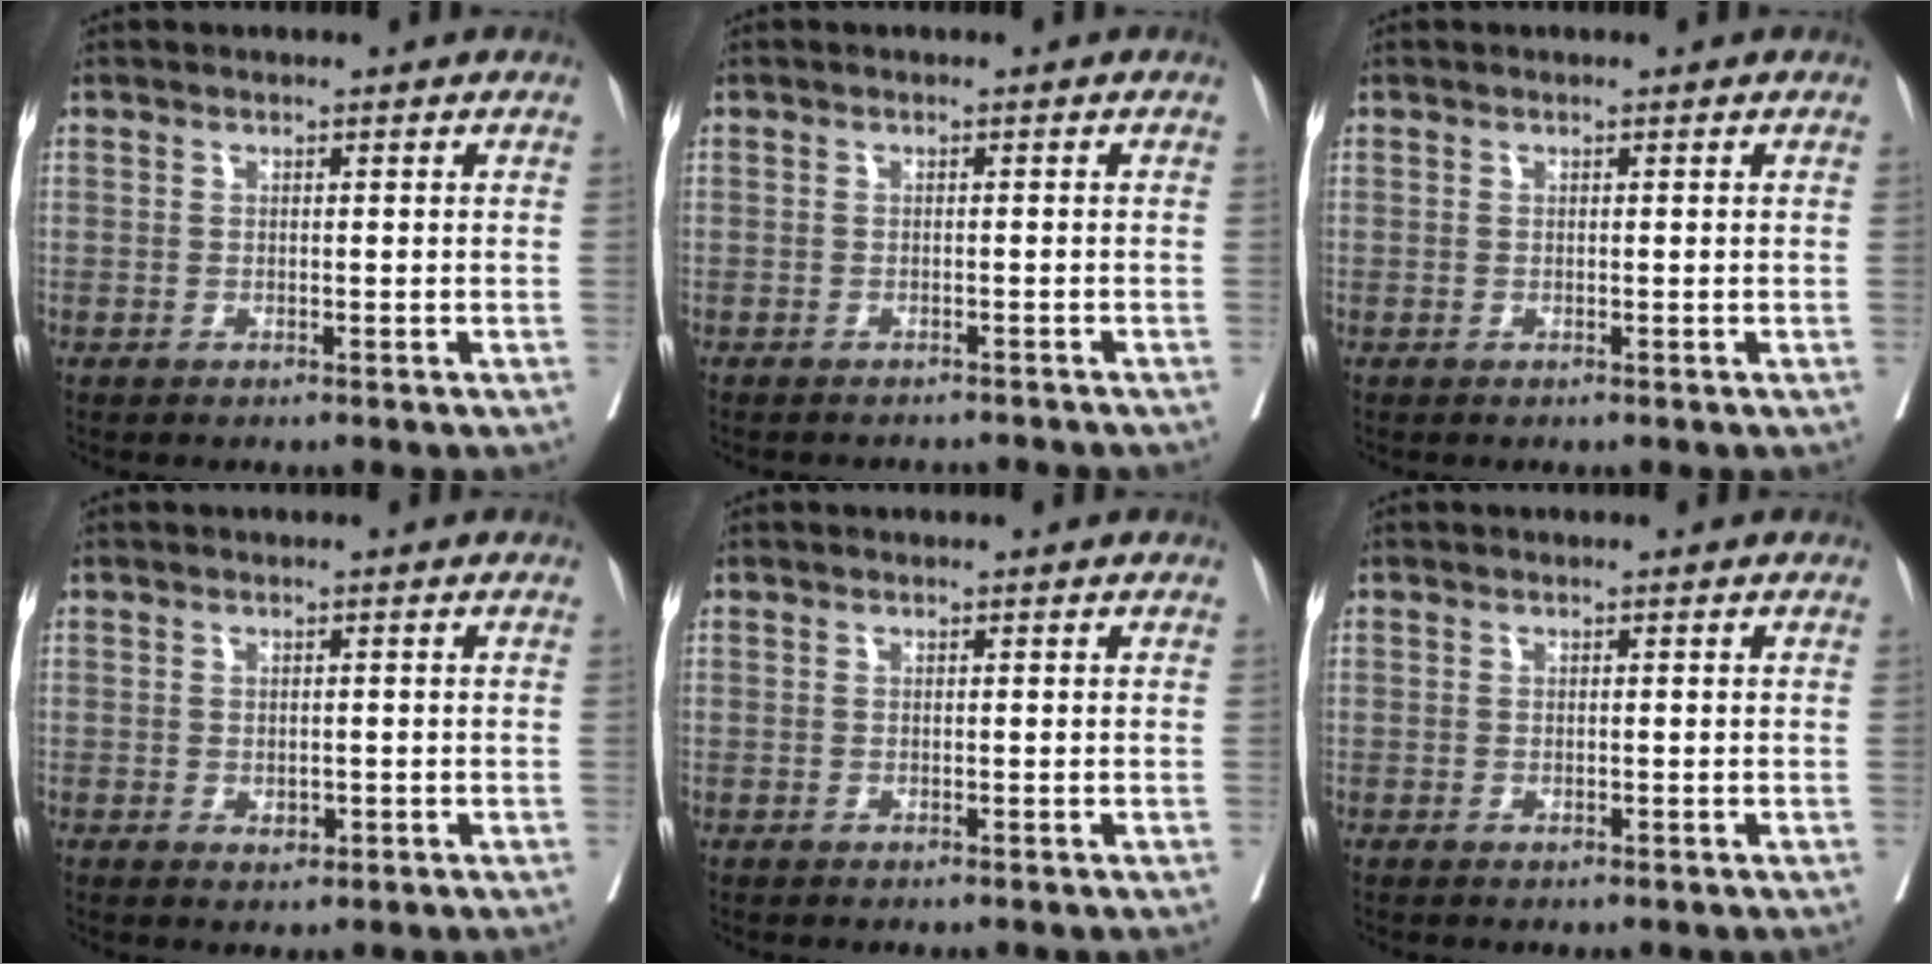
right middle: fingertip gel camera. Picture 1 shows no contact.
{"total": 6.4, "force": [-6.1, 1.0, 1.5], "torque": [-0.014, -0.004, -0.068]}
{"total": 0.0}
{"total": 1.5, "force": [-0.4, 1.0, 1.1], "torque": [-0.015, 0.001, -0.003]}
{"total": 0.0}
{"total": 0.0}